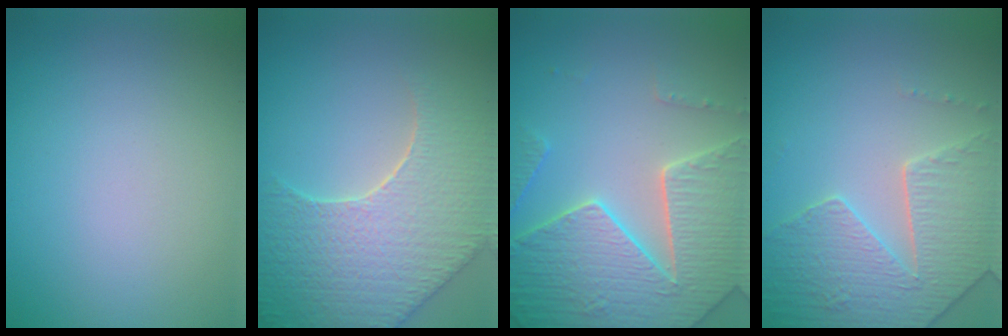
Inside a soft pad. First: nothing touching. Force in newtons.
{"total": 8.5, "press": 6.5, "slide": 5.5}
{"total": 7.4, "press": 7.2, "slide": 1.9}
{"total": 4.3, "press": 4.2, "slide": 0.9}